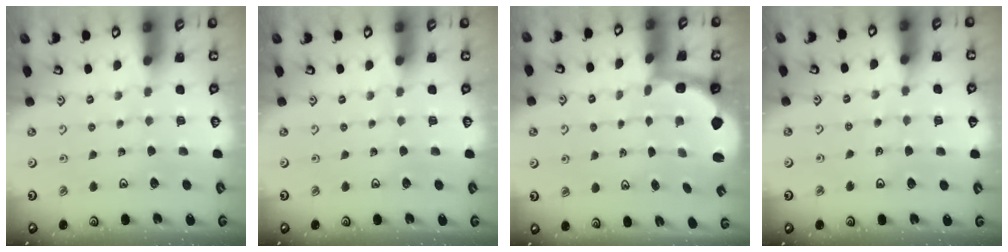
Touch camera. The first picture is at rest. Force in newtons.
{"total": 0.0}
{"total": 2.4, "press": 1.1, "slide": 2.2}
{"total": 2.4, "press": 2.1, "slide": 1.2}